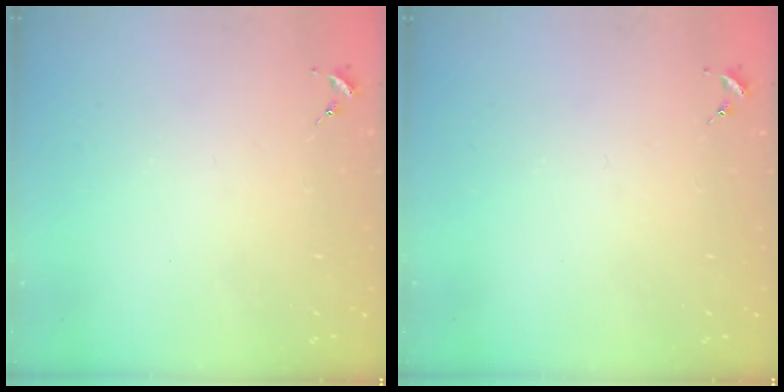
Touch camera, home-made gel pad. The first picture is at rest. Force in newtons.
{"total": 0.0}